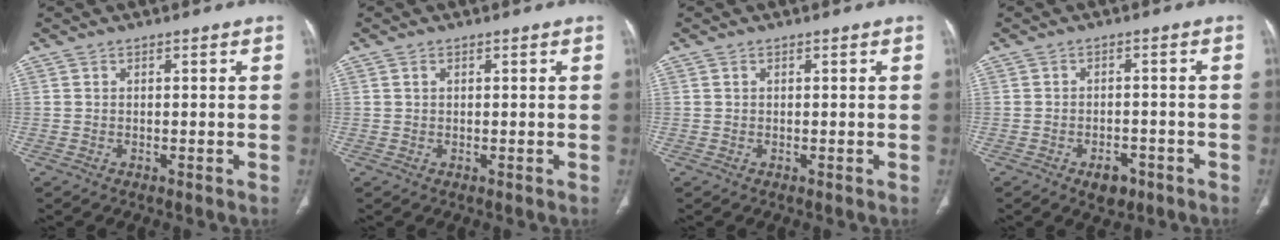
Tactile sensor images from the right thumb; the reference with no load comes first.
{"total": 0.7, "force": [0.3, 0.5, 0.4], "torque": [-0.010, 0.003, 0.006]}
{"total": 0.0}
{"total": 4.2, "force": [-2.5, 2.5, 2.3], "torque": [-0.023, 0.012, -0.030]}